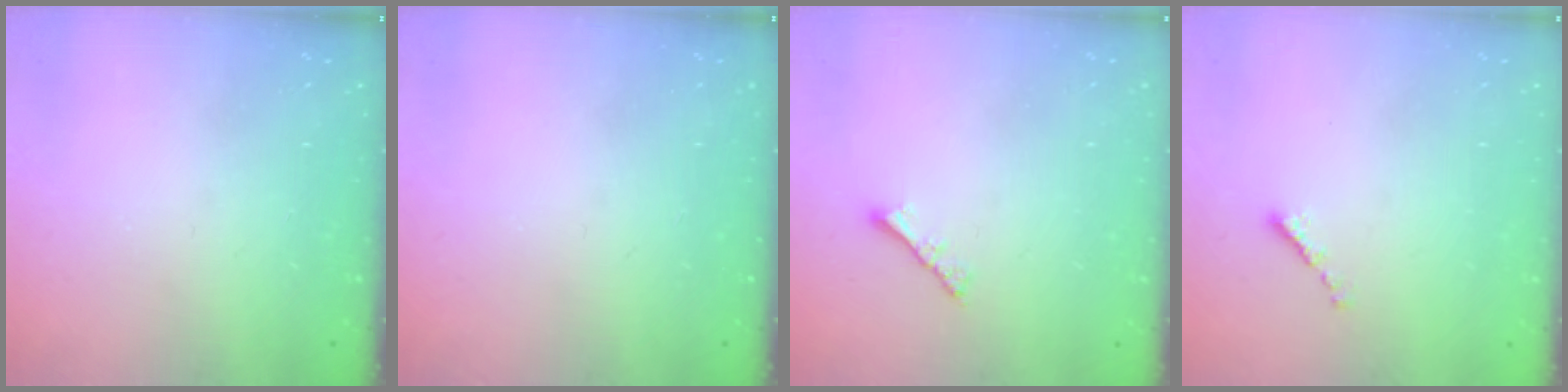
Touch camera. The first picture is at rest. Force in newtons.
{"total": 0.0}
{"total": 2.5, "press": 2.4, "slide": 0.5}
{"total": 0.7, "press": 0.5, "slide": 0.4}